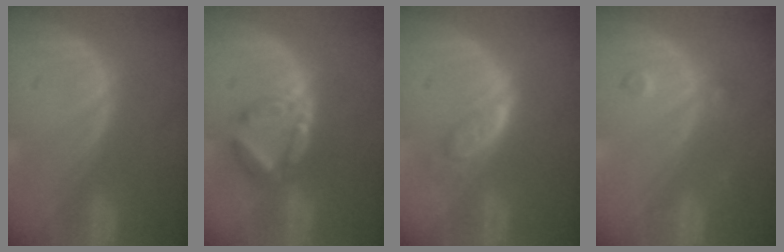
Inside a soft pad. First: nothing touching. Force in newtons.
{"total": 6.2, "press": 5.7, "slide": 2.5}
{"total": 4.9, "press": 4.6, "slide": 1.7}
{"total": 2.0, "press": 2.0, "slide": 0.2}